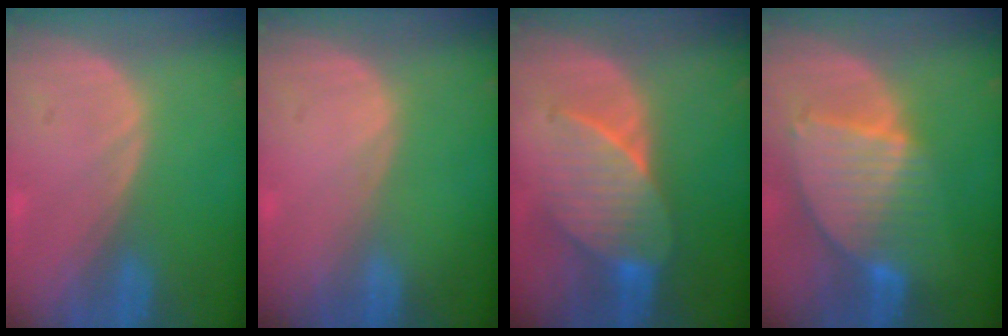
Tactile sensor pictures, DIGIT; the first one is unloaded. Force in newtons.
{"total": 0.0}
{"total": 7.5, "press": 7.4, "slide": 1.0}
{"total": 8.5, "press": 7.4, "slide": 4.1}